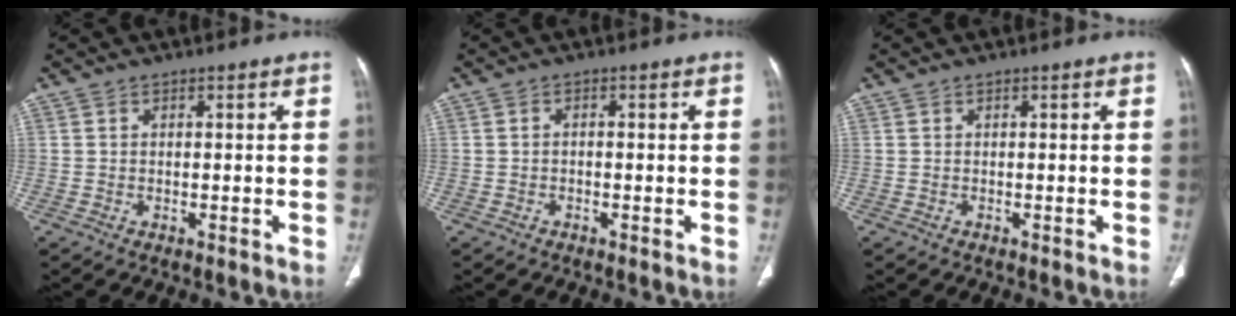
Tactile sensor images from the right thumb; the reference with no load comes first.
{"total": 0.6, "force": [-0.3, 0.4, 0.4], "torque": [-0.003, 0.001, -0.008]}
{"total": 0.0}